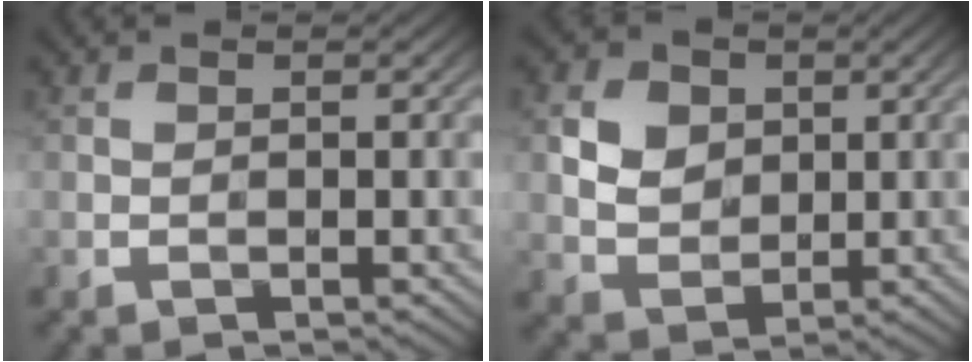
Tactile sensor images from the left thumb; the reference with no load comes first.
{"total": 5.3, "force": [1.4, 4.3, 2.7], "torque": [-0.075, 0.000, 0.018]}